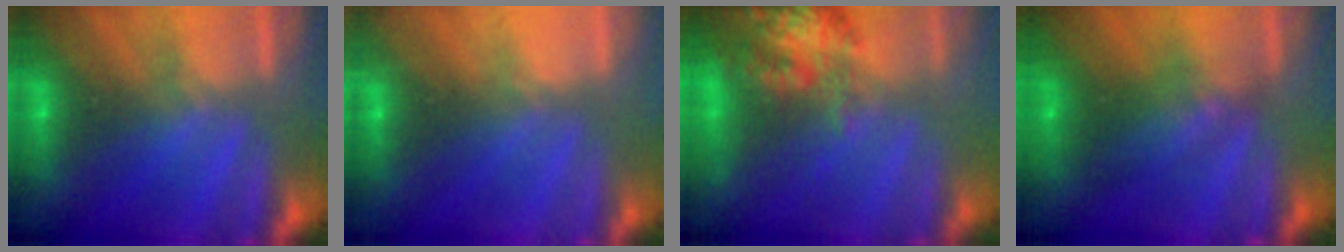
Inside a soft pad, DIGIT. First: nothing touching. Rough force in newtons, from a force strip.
{"total": 2.3}
{"total": 5.8}
{"total": 2.9}